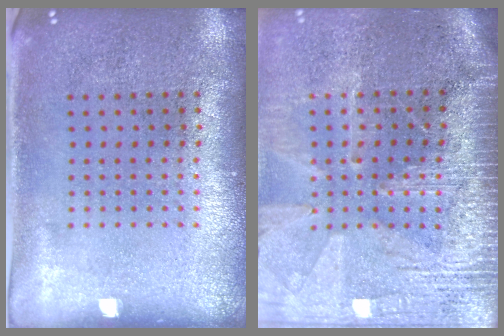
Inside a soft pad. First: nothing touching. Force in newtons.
{"total": 3.6, "press": 3.3, "slide": 1.6}